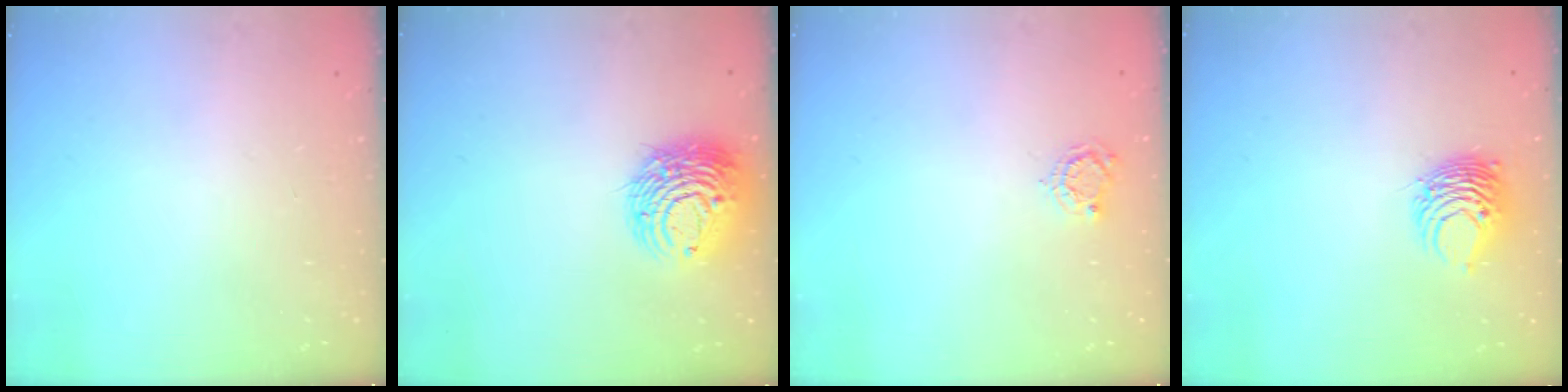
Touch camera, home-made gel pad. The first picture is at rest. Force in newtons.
{"total": 11.7, "press": 11.6, "slide": 1.3}
{"total": 4.6, "press": 4.5, "slide": 0.5}
{"total": 8.0, "press": 7.9, "slide": 1.3}